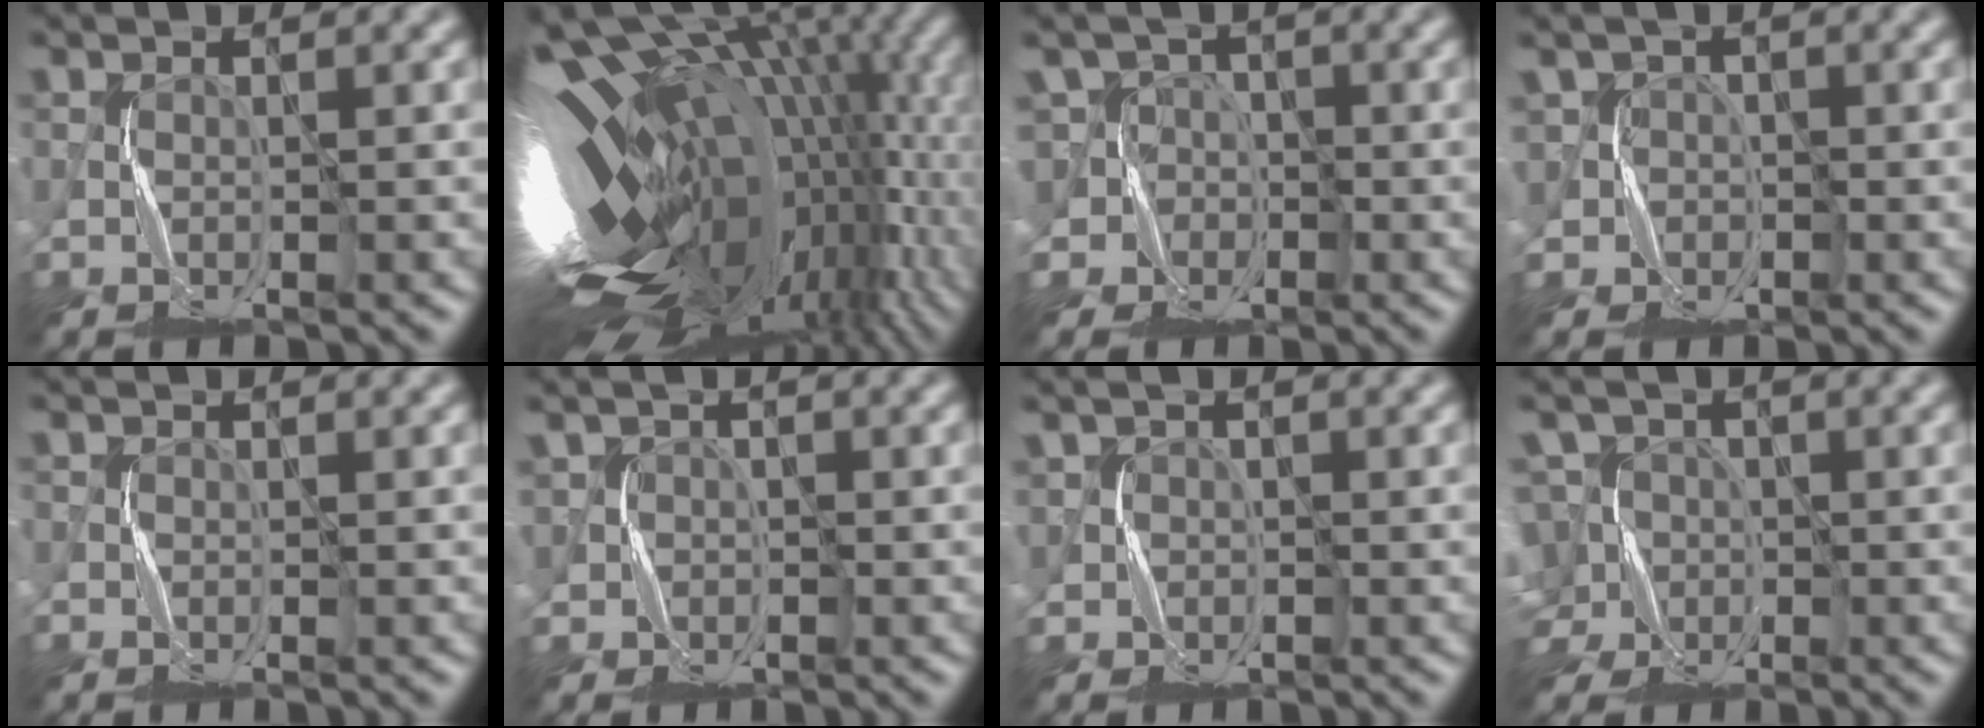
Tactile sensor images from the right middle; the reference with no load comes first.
{"total": 20.0, "force": [0.2, 10.3, 17.2], "torque": [-0.307, -0.022, 0.019]}
{"total": 6.3, "force": [1.2, 6.0, 1.7], "torque": [-0.036, 0.036, -0.019]}
{"total": 3.4, "force": [1.1, 3.2, 0.4], "torque": [-0.011, 0.005, 0.014]}
{"total": 0.6, "force": [-0.3, 0.4, 0.3], "torque": [-0.002, -0.001, -0.007]}
{"total": 2.1, "force": [0.7, 1.9, 0.0], "torque": [-0.013, -0.001, 0.016]}
{"total": 1.7, "force": [0.6, 1.6, 0.0], "torque": [-0.004, 0.001, 0.009]}
{"total": 7.7, "force": [0.0, 6.9, 3.6], "torque": [-0.088, 0.036, -0.044]}